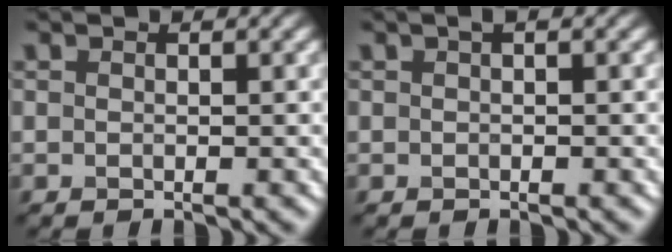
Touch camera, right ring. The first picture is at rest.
{"total": 0.6, "force": [0.2, 0.1, 0.5], "torque": [-0.009, 0.006, 0.004]}